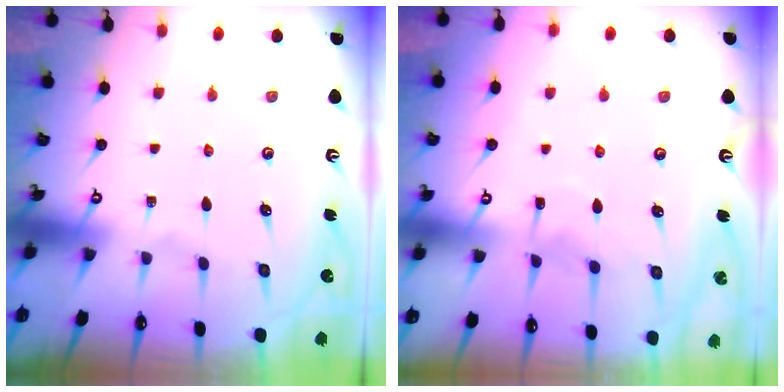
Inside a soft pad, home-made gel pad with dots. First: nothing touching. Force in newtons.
{"total": 6.1, "press": 6.1, "slide": 0.6}